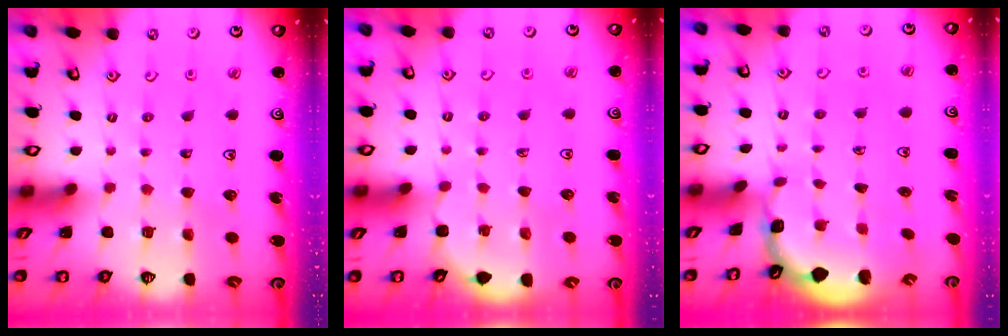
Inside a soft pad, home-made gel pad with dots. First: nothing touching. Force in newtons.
{"total": 2.6, "press": 2.6, "slide": 0.3}
{"total": 0.8, "press": 0.8, "slide": 0.2}